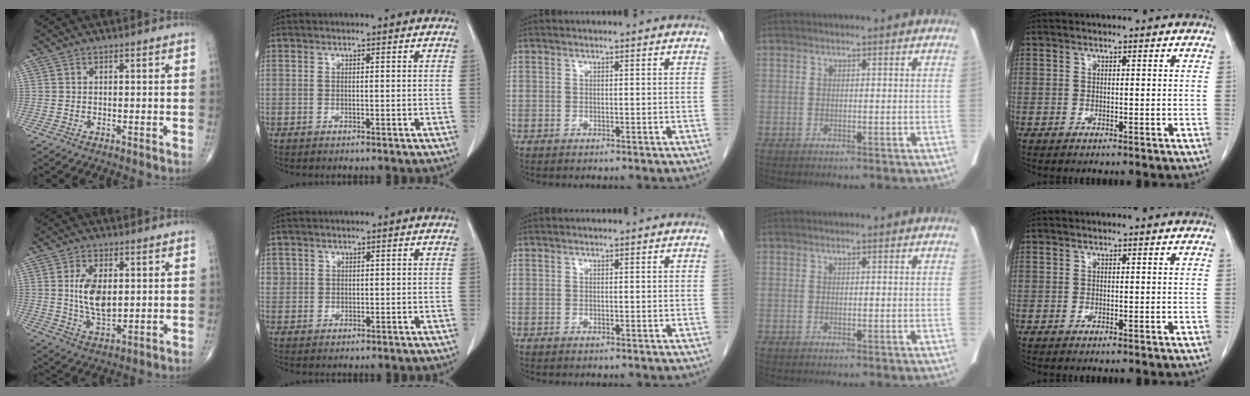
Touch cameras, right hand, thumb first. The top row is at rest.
{"thumb": {"total": 9.3, "force": [1.4, 5.0, 7.7], "torque": [-0.135, -0.015, 0.034]}, "index": {"total": 3.9, "force": [1.0, 3.7, 1.1], "torque": [-0.037, 0.017, 0.029]}}